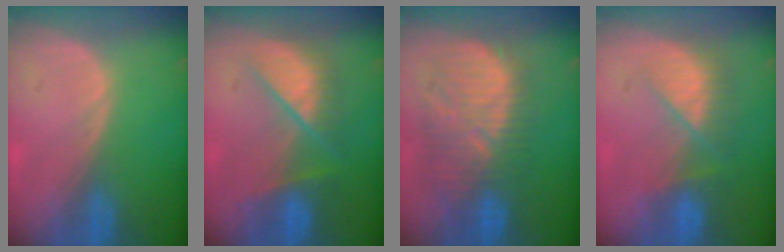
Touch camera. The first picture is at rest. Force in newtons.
{"total": 7.2, "press": 7.2, "slide": 0.2}
{"total": 11.3, "press": 10.9, "slide": 3.1}
{"total": 7.5, "press": 6.7, "slide": 3.4}